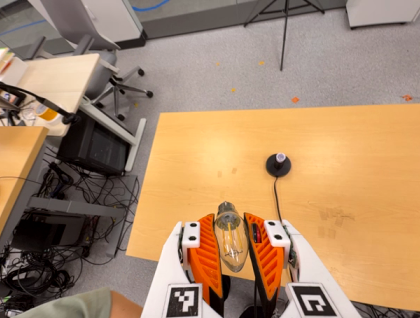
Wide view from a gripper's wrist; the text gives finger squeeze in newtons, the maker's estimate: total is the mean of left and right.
{"total": 20.0, "left": 21.8, "right": 18.1}